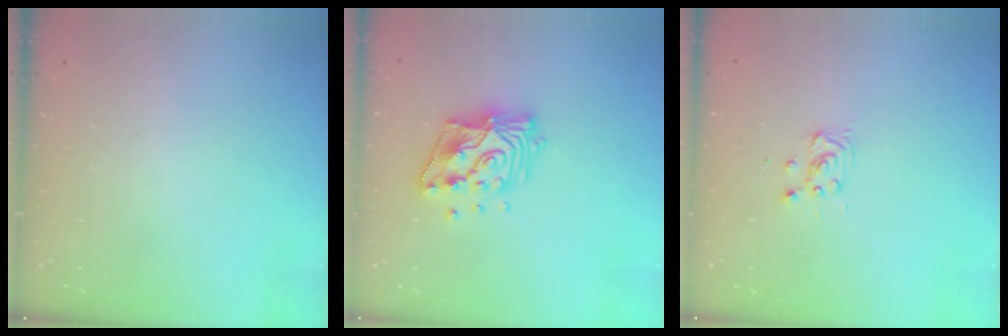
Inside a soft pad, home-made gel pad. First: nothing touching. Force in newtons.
{"total": 13.9, "press": 13.8, "slide": 1.5}
{"total": 3.2, "press": 3.2, "slide": 0.4}